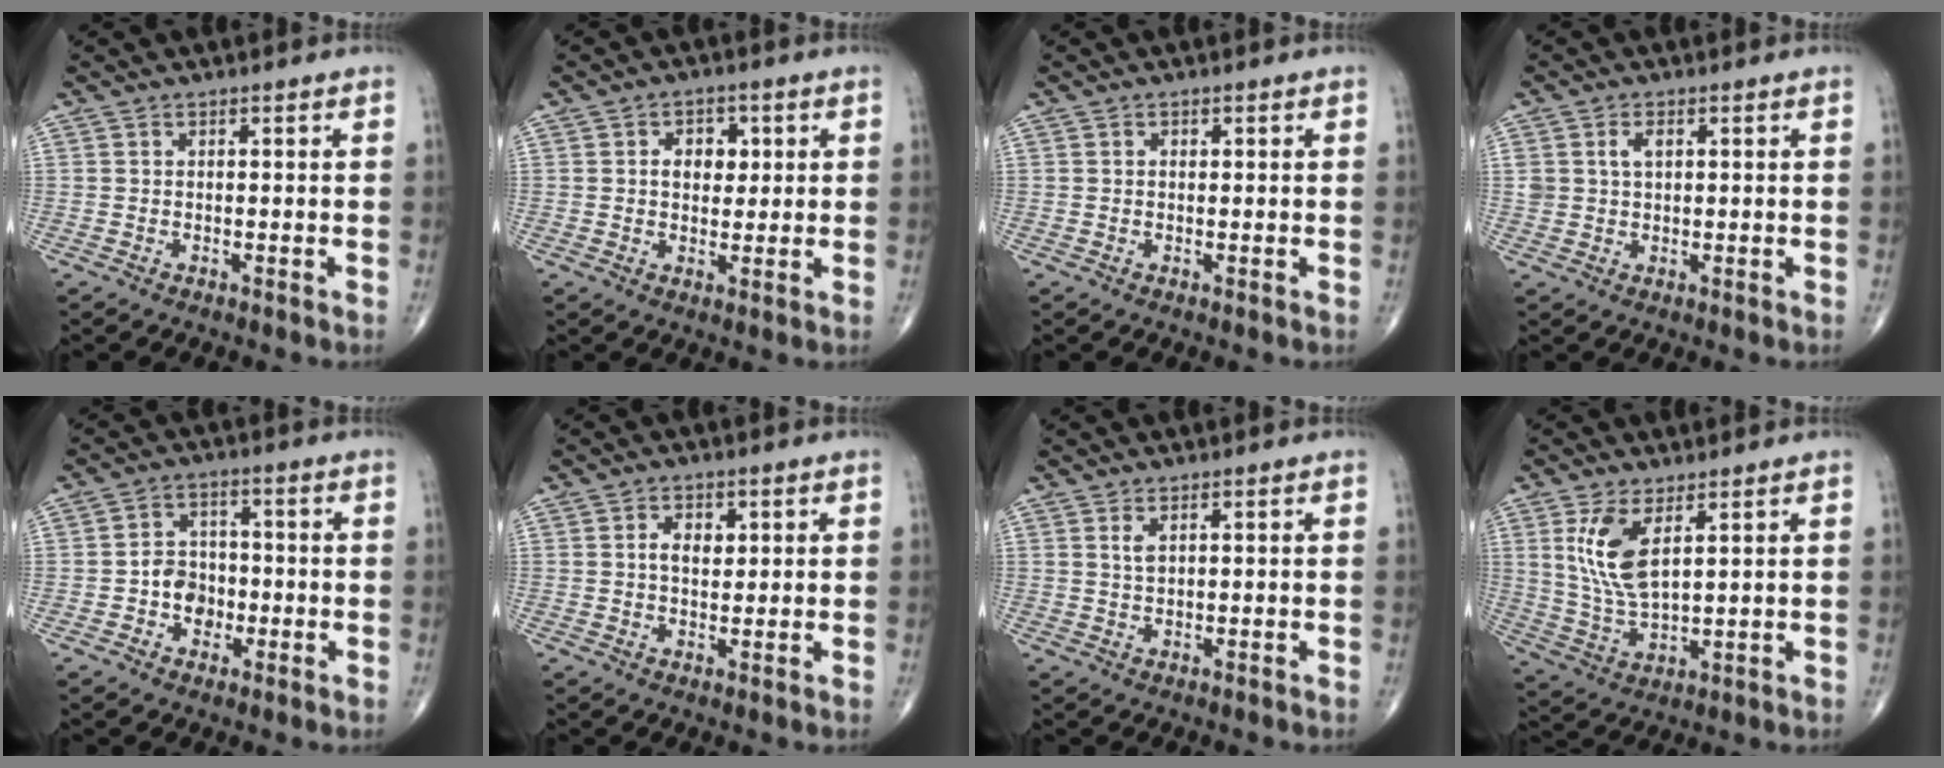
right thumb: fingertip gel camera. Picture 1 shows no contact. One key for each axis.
{"total": 5.3, "fx": 1.1, "fy": 3.9, "fz": 3.4, "tx": -0.017, "ty": -0.001, "tz": 0.013}
{"total": 0.7, "fx": 0.1, "fy": 0.5, "fz": 0.5, "tx": -0.006, "ty": 0.002, "tz": 0.002}
{"total": 3.2, "fx": 1.0, "fy": 2.1, "fz": 2.2, "tx": -0.037, "ty": 0.002, "tz": 0.021}
{"total": 6.4, "fx": -1.4, "fy": 5.2, "fz": 3.4, "tx": -0.023, "ty": 0.018, "tz": -0.031}
{"total": 4.1, "fx": 1.0, "fy": 2.7, "fz": 3.0, "tx": -0.032, "ty": -0.003, "tz": 0.014}
{"total": 1.8, "fx": 0.8, "fy": 0.8, "fz": 1.4, "tx": -0.025, "ty": -0.001, "tz": 0.018}
{"total": 9.8, "fx": 3.8, "fy": 4.3, "fz": 8.0, "tx": -0.157, "ty": -0.018, "tz": 0.086}